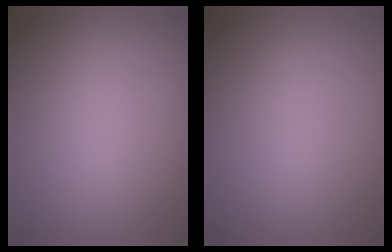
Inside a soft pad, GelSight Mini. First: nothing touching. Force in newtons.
{"total": 0.0}